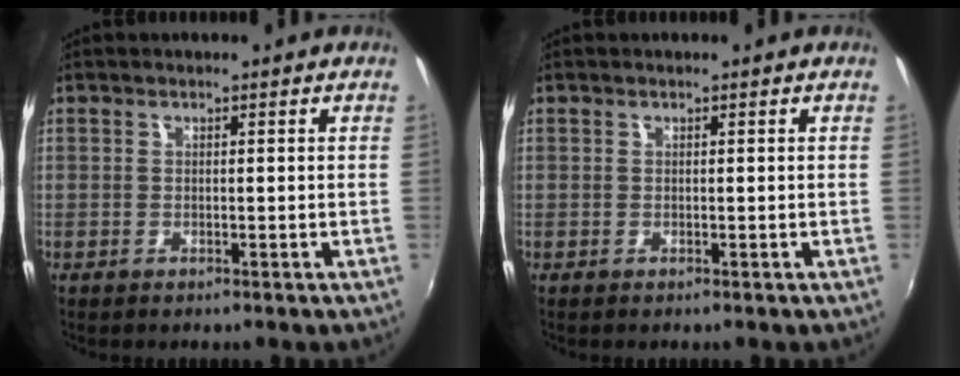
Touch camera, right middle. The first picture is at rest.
{"total": 0.0}